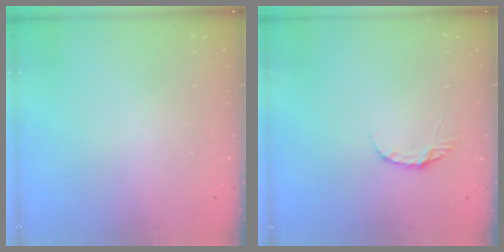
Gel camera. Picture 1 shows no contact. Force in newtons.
{"total": 4.1, "press": 4.1, "slide": 0.5}